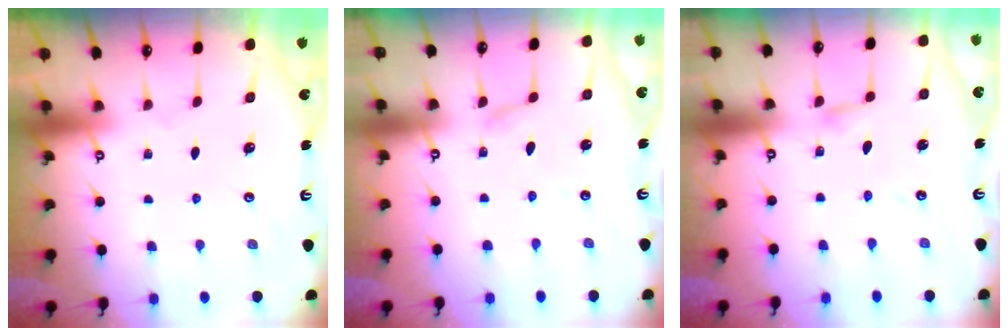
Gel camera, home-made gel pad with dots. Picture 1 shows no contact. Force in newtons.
{"total": 2.4, "press": 2.4, "slide": 0.2}
{"total": 2.8, "press": 2.8, "slide": 0.2}